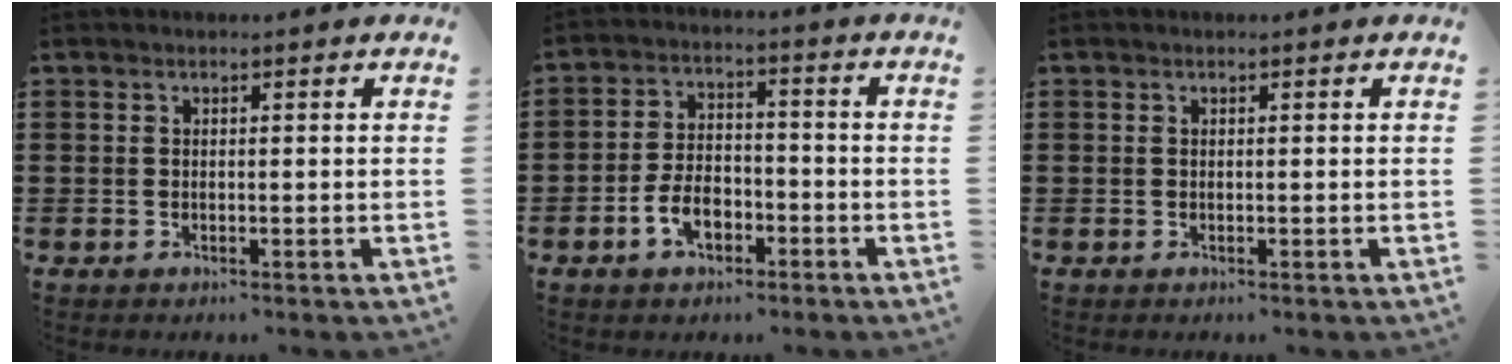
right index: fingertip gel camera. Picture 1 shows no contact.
{"total": 5.6, "force": [-2.7, 3.1, 3.7], "torque": [-0.083, 0.002, -0.053]}
{"total": 0.0}